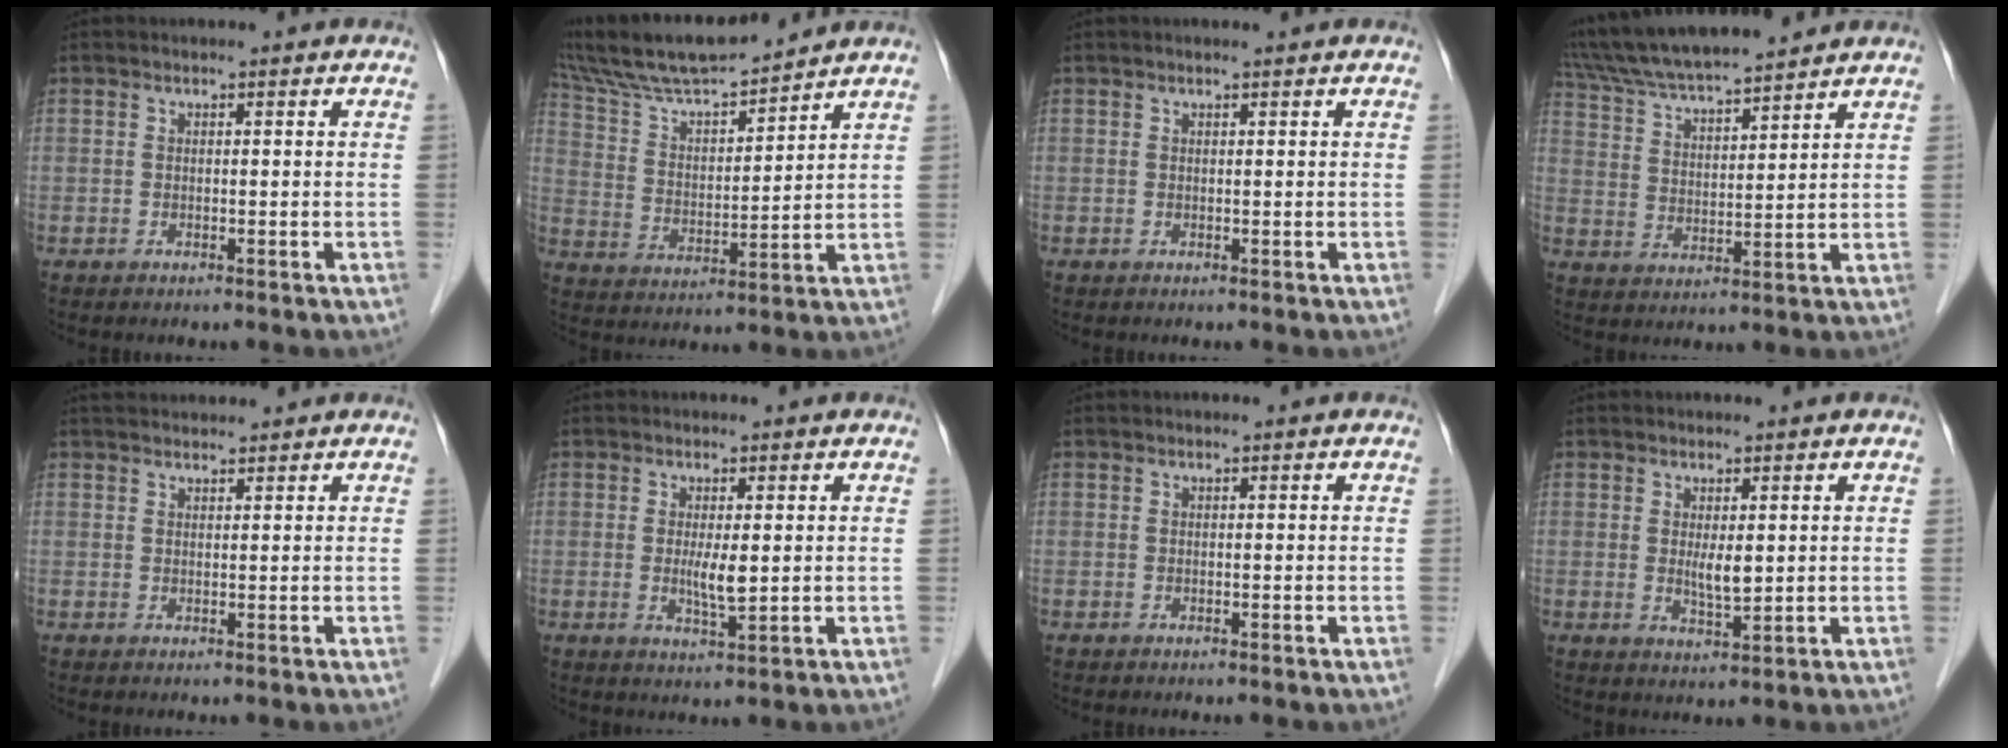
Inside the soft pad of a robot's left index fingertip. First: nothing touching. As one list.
[{"total": 14.5, "force": [13.1, 1.5, 5.9], "torque": [-0.120, 0.014, 0.246]}, {"total": 0.9, "force": [0.7, 0.0, 0.4], "torque": [-0.006, 0.008, 0.014]}, {"total": 15.8, "force": [14.3, 1.4, 6.6], "torque": [-0.125, 0.025, 0.253]}, {"total": 4.1, "force": [3.8, 0.7, 1.1], "torque": [-0.013, 0.032, 0.062]}, {"total": 3.1, "force": [0.2, 0.5, 3.0], "torque": [-0.059, -0.009, 0.006]}, {"total": 0.0}, {"total": 2.8, "force": [0.6, 0.7, 2.6], "torque": [-0.050, -0.011, 0.016]}]